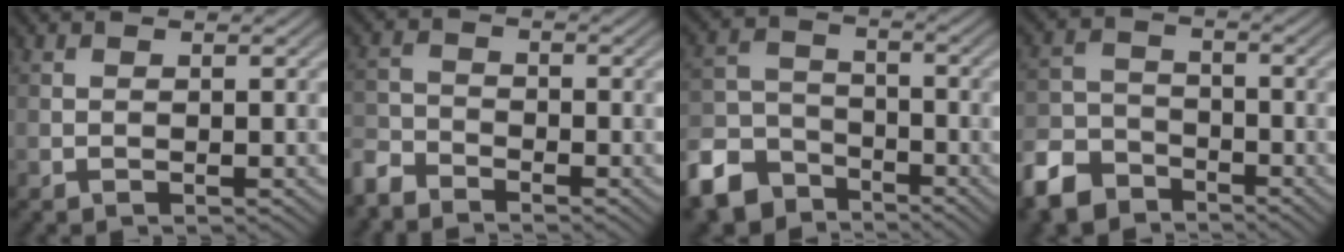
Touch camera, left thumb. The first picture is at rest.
{"total": 3.8, "force": [-3.4, 1.2, 1.0], "torque": [-0.023, -0.008, -0.085]}
{"total": 9.4, "force": [-6.6, 5.6, 3.7], "torque": [-0.094, -0.016, -0.141]}
{"total": 7.3, "force": [-5.4, 4.1, 2.8], "torque": [-0.070, -0.009, -0.123]}